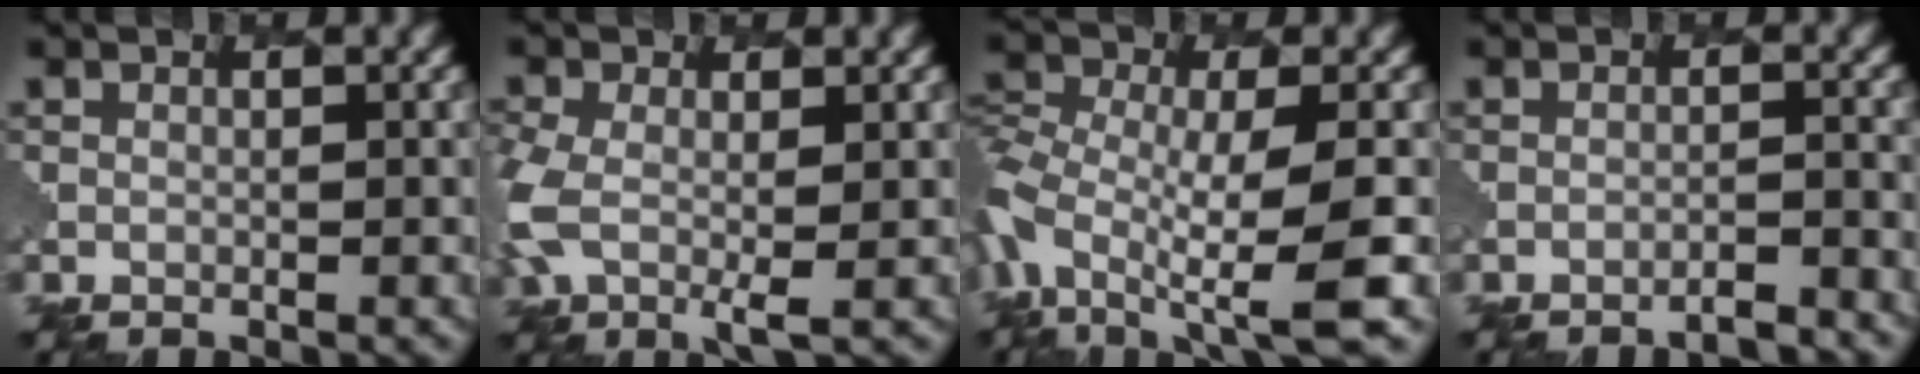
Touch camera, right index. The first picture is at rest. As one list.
[{"total": 4.9, "force": [-0.3, 2.8, 4.0], "torque": [-0.110, -0.007, -0.013]}, {"total": 9.3, "force": [-3.2, 4.0, 7.8], "torque": [-0.146, -0.015, -0.067]}, {"total": 2.5, "force": [-2.3, 0.1, 1.0], "torque": [-0.009, 0.008, -0.043]}]